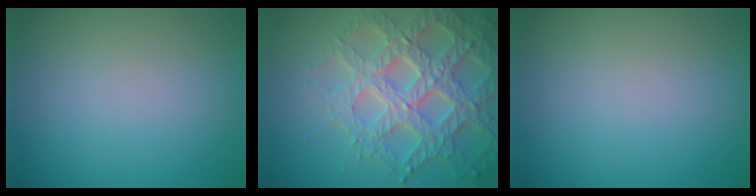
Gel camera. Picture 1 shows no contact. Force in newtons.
{"total": 7.0, "press": 6.7, "slide": 1.8}
{"total": 0.0}